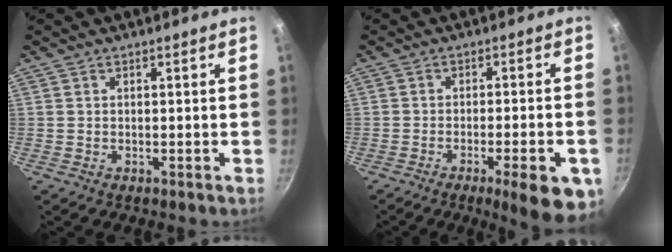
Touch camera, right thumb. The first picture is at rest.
{"total": 11.4, "force": [-5.3, 2.6, 9.7], "torque": [-0.112, 0.014, -0.068]}